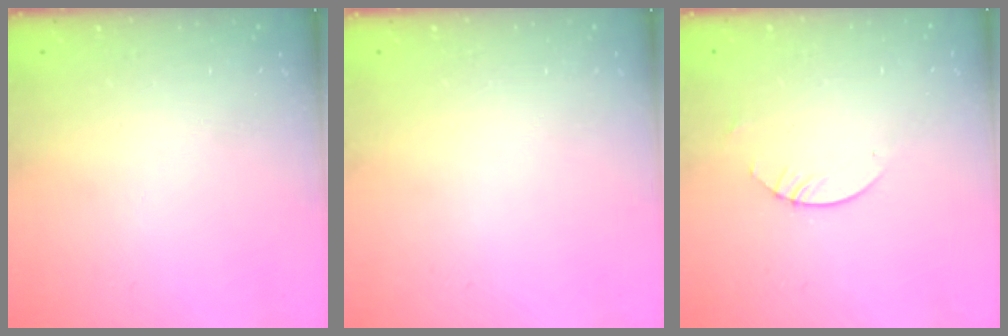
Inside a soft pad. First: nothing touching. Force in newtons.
{"total": 0.0}
{"total": 3.0, "press": 2.9, "slide": 0.3}